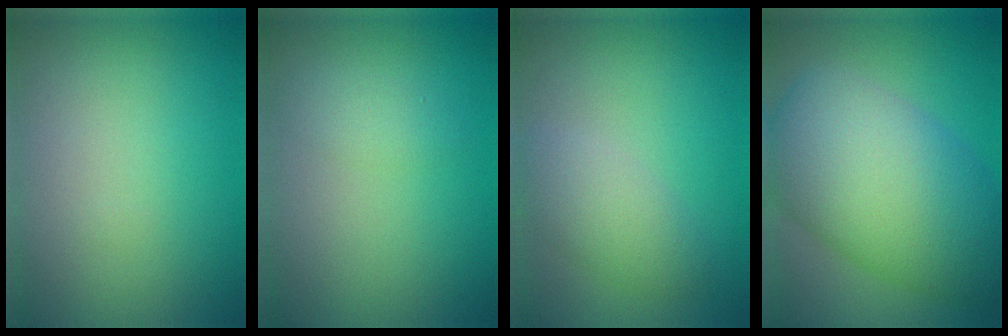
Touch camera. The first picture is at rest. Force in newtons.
{"total": 1.3, "press": 1.3, "slide": 0.0}
{"total": 3.0, "press": 3.0, "slide": 0.1}
{"total": 12.1, "press": 12.1, "slide": 0.4}